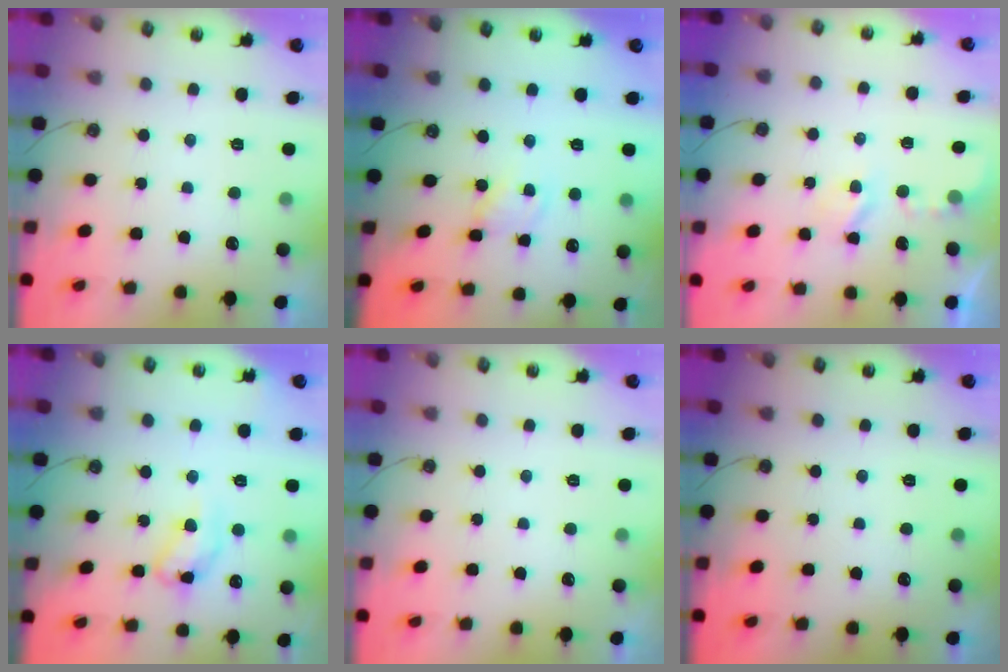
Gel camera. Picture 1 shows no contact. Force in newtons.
{"total": 1.6, "press": 1.6, "slide": 0.2}
{"total": 2.7, "press": 2.7, "slide": 0.5}
{"total": 12.8, "press": 12.8, "slide": 1.0}
{"total": 0.0}
{"total": 0.0}